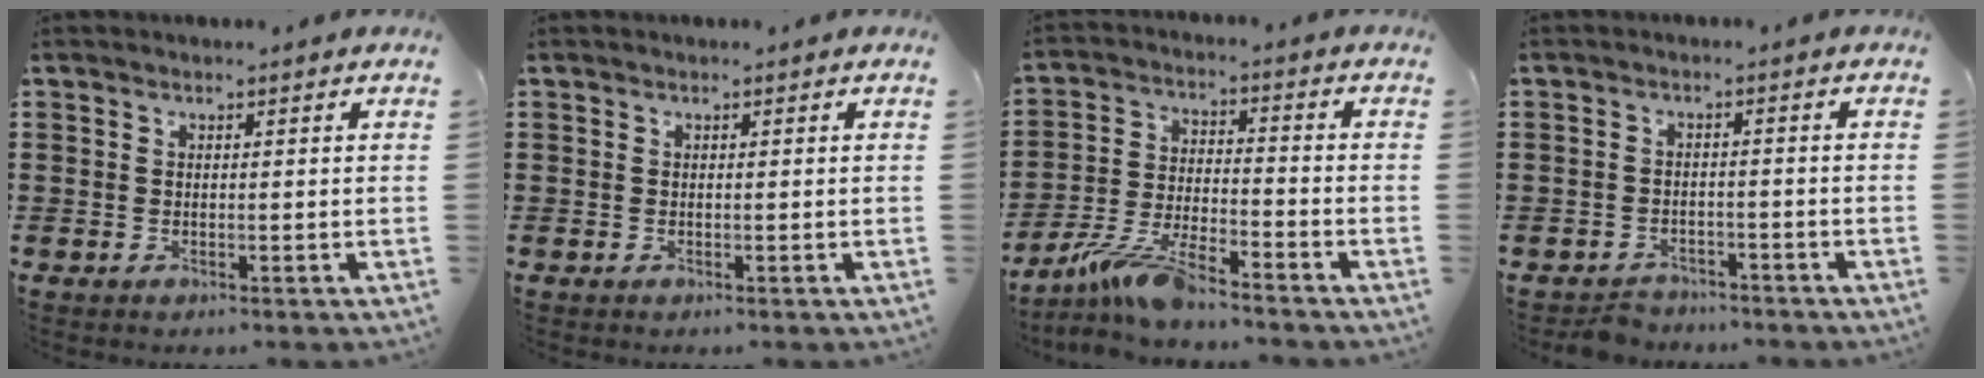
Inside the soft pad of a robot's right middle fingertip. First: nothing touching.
{"total": 0.0}
{"total": 8.2, "force": [-6.9, 0.9, 4.3], "torque": [-0.095, -0.005, -0.133]}
{"total": 2.4, "force": [-2.3, 0.5, -0.1], "torque": [-0.007, -0.002, -0.051]}